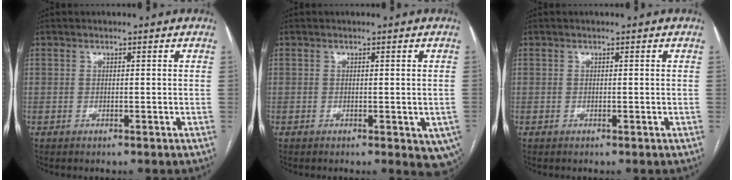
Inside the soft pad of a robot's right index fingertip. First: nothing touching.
{"total": 5.9, "force": [-2.3, 2.7, 4.8], "torque": [-0.034, -0.008, -0.031]}
{"total": 0.0}